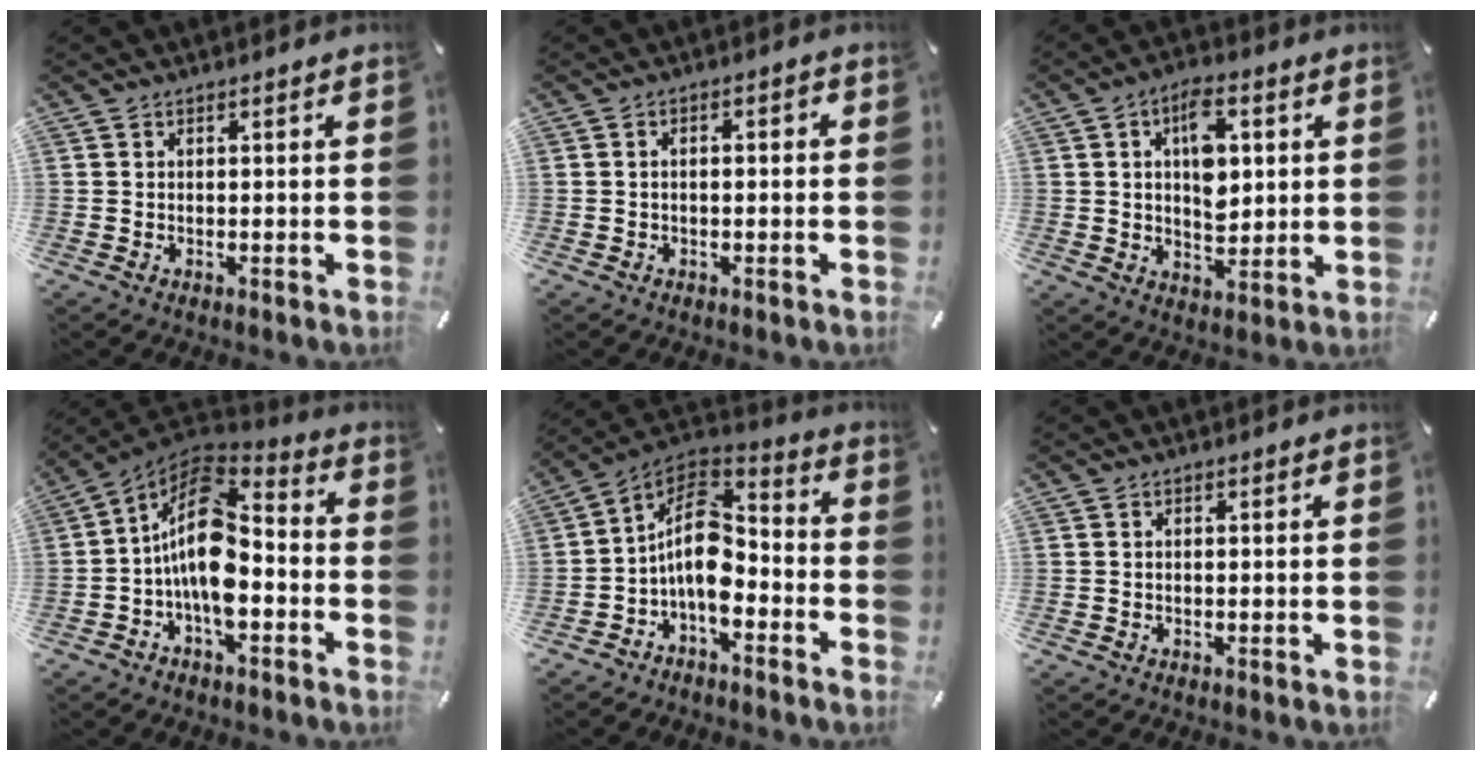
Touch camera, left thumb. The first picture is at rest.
{"total": 1.9, "force": [-0.8, 0.9, 1.5], "torque": [-0.026, 0.008, -0.016]}
{"total": 10.3, "force": [2.6, 6.6, 7.4], "torque": [-0.109, -0.001, 0.040]}
{"total": 15.4, "force": [-2.6, 8.9, 12.3], "torque": [-0.245, 0.001, -0.046]}
{"total": 13.1, "force": [-3.4, 8.5, 9.3], "torque": [-0.188, 0.012, -0.062]}
{"total": 0.0}